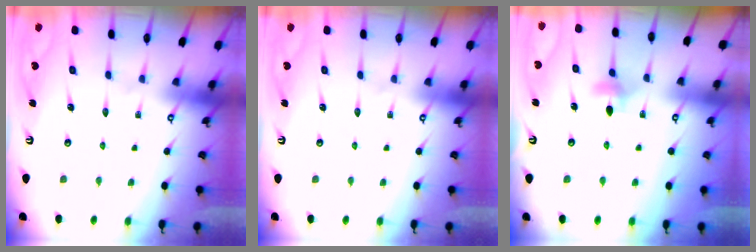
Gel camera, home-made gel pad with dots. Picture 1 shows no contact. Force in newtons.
{"total": 0.0}
{"total": 4.4, "press": 4.3, "slide": 0.9}